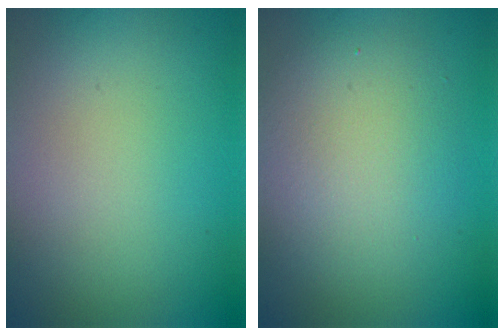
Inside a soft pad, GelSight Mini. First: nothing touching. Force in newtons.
{"total": 5.1, "press": 5.1, "slide": 0.2}